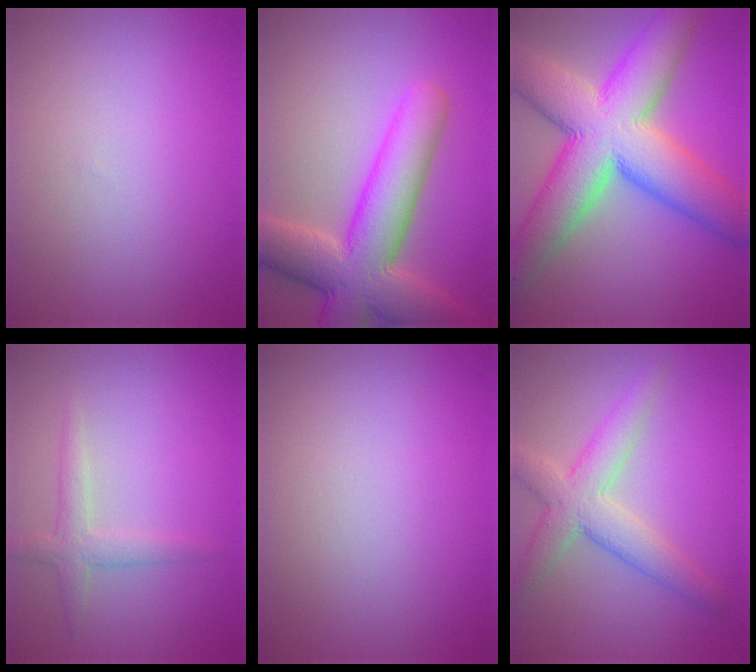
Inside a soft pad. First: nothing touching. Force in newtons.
{"total": 9.6, "press": 9.6, "slide": 0.7}
{"total": 13.6, "press": 13.6, "slide": 0.5}
{"total": 2.0, "press": 2.0, "slide": 0.1}
{"total": 0.0}
{"total": 4.9, "press": 4.9, "slide": 0.3}